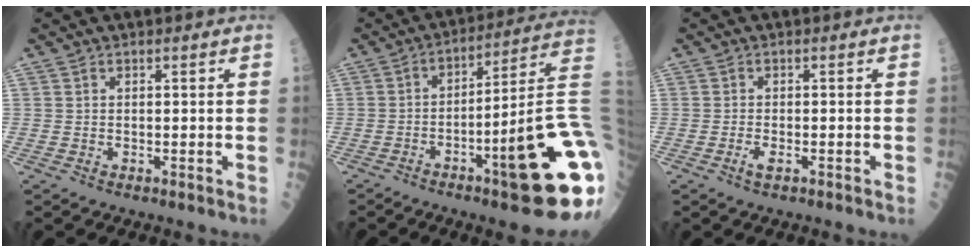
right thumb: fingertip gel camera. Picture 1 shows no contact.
{"total": 21.8, "force": [-5.8, 2.8, 20.8], "torque": [-0.228, 0.016, -0.081]}
{"total": 1.7, "force": [-0.8, 0.6, 1.4], "torque": [-0.026, 0.000, -0.016]}